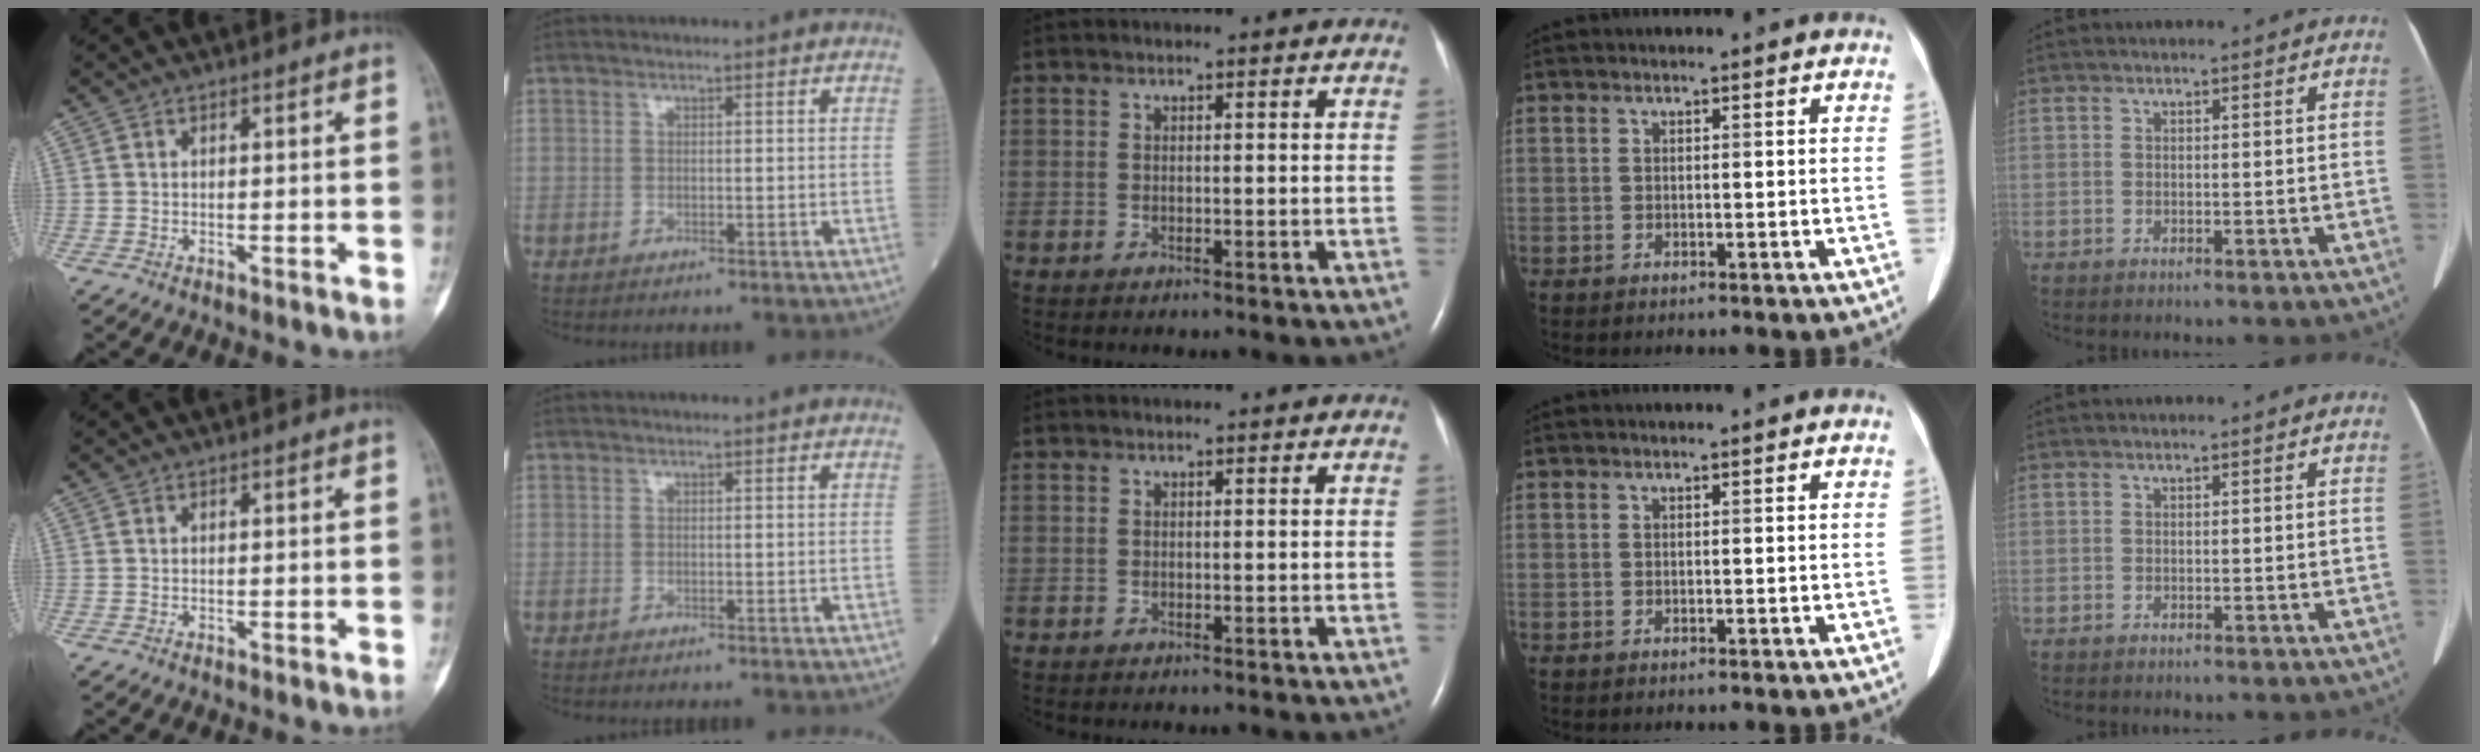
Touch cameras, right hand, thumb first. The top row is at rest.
{}